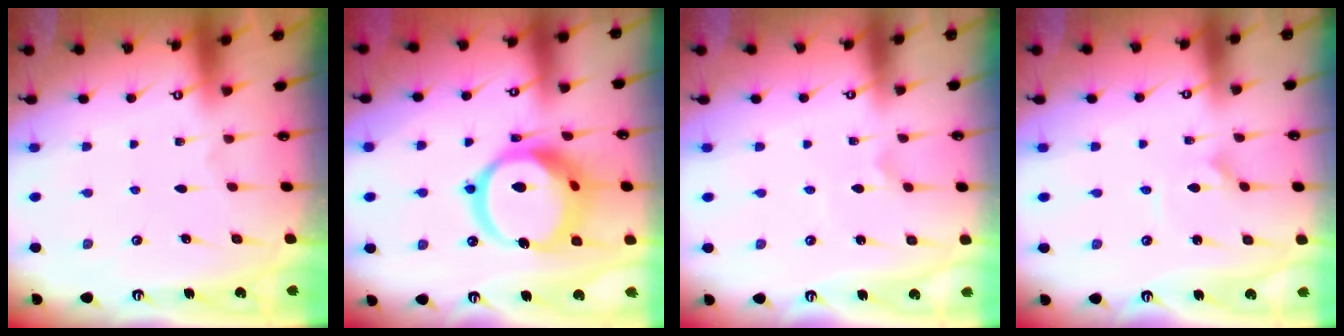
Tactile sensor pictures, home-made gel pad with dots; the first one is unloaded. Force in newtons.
{"total": 19.7, "press": 19.6, "slide": 2.3}
{"total": 1.7, "press": 1.7, "slide": 0.1}
{"total": 1.6, "press": 1.6, "slide": 0.1}